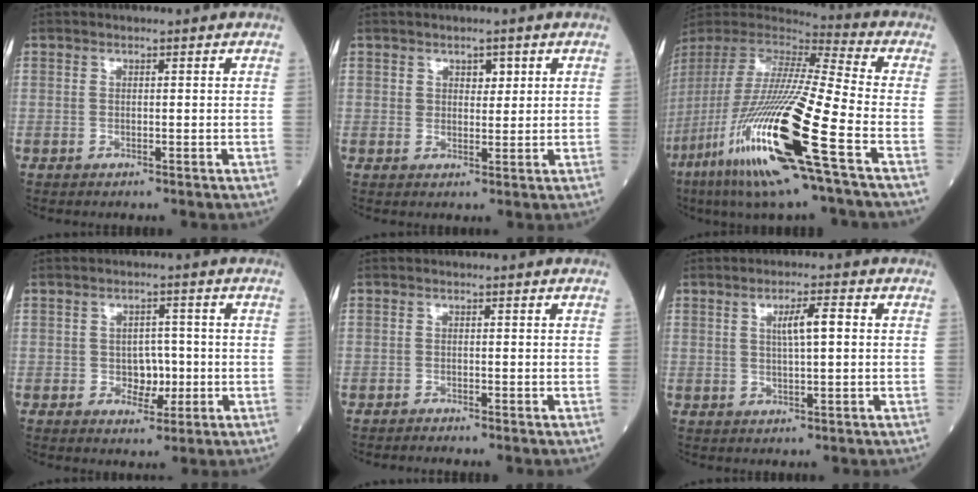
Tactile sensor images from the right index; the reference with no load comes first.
{"total": 2.5, "force": [1.2, 1.6, 1.5], "torque": [-0.016, 0.001, 0.018]}
{"total": 26.4, "force": [-10.5, 1.1, 24.2], "torque": [-0.509, -0.068, -0.204]}
{"total": 4.2, "force": [-0.8, 2.8, 3.0], "torque": [-0.038, 0.005, -0.008]}
{"total": 1.0, "force": [-0.9, -0.3, 0.0], "torque": [-0.002, -0.001, -0.017]}
{"total": 4.3, "force": [0.9, 0.4, 4.2], "torque": [-0.072, 0.006, 0.014]}